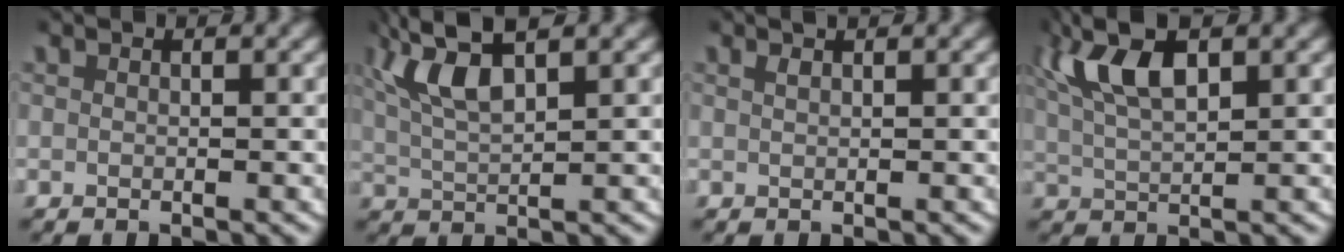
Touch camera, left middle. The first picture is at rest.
{"total": 5.3, "force": [2.3, 2.1, 4.4], "torque": [-0.101, 0.001, 0.042]}
{"total": 0.7, "force": [0.5, 0.1, 0.4], "torque": [-0.006, 0.003, 0.010]}
{"total": 6.4, "force": [2.5, 3.0, 5.1], "torque": [-0.115, 0.000, 0.045]}